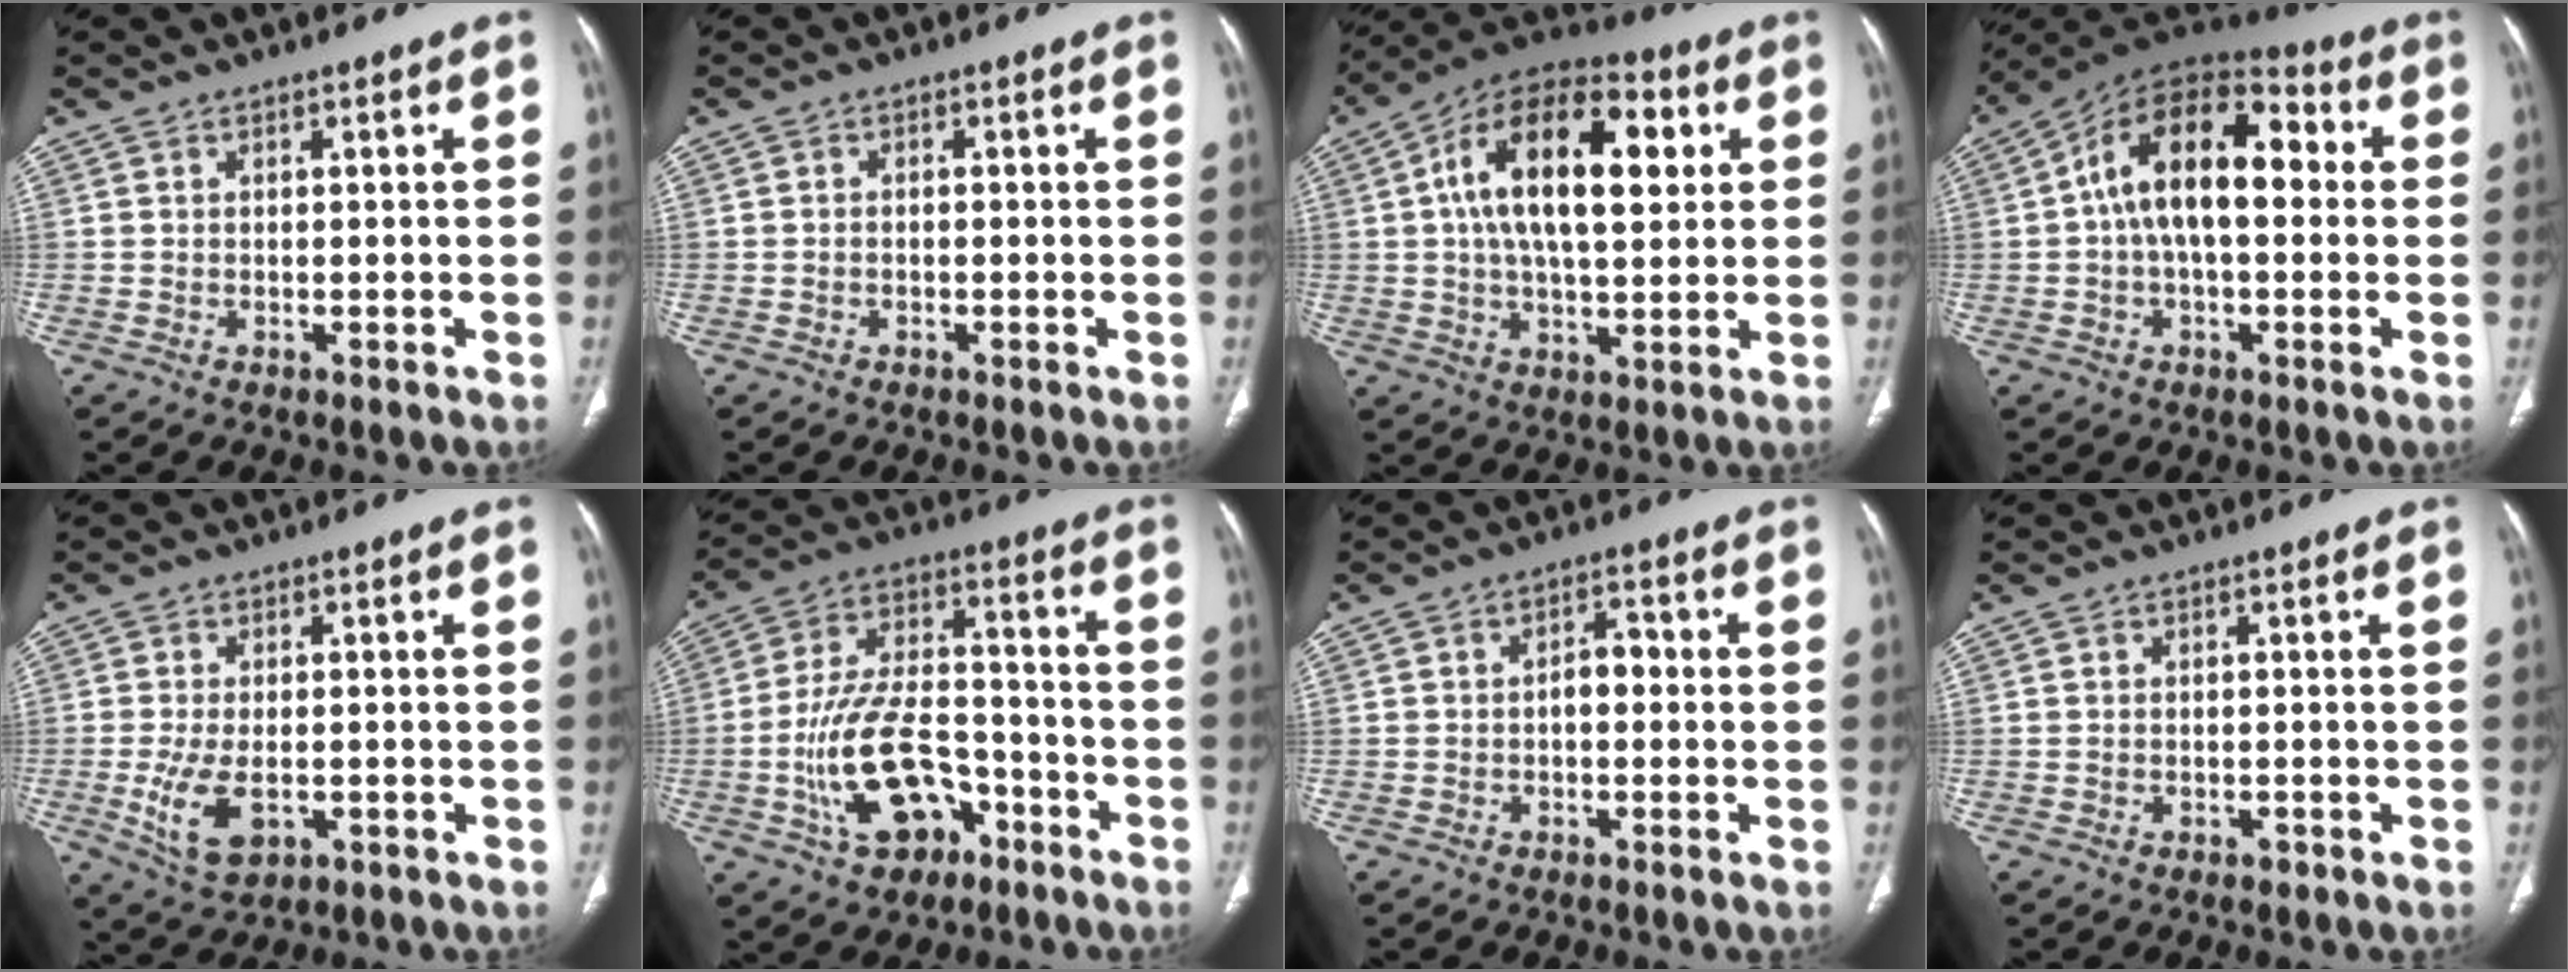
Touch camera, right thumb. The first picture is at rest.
{"total": 0.6, "force": [-0.3, 0.4, 0.4], "torque": [-0.006, 0.003, -0.007]}
{"total": 20.3, "force": [4.4, 10.2, 17.0], "torque": [-0.260, 0.017, 0.060]}
{"total": 16.9, "force": [1.7, 9.1, 14.1], "torque": [-0.219, 0.046, 0.019]}
{"total": 7.7, "force": [-2.0, 4.3, 6.1], "torque": [-0.121, -0.005, -0.025]}
{"total": 16.2, "force": [-6.5, 9.7, 11.3], "torque": [-0.190, 0.051, -0.107]}
{"total": 3.4, "force": [-0.5, 2.0, 2.7], "torque": [-0.030, 0.017, -0.014]}
{"total": 0.9, "force": [-0.6, 0.6, 0.4], "torque": [-0.007, 0.002, -0.009]}